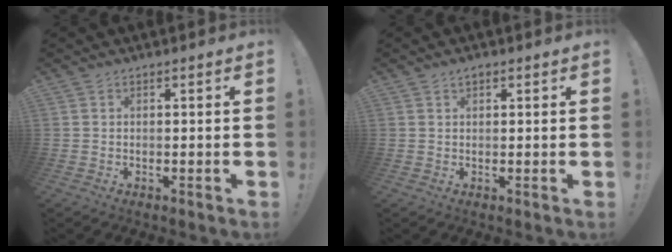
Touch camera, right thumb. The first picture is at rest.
{"total": 1.1, "force": [0.7, 0.5, 0.6], "torque": [-0.005, -0.002, 0.012]}